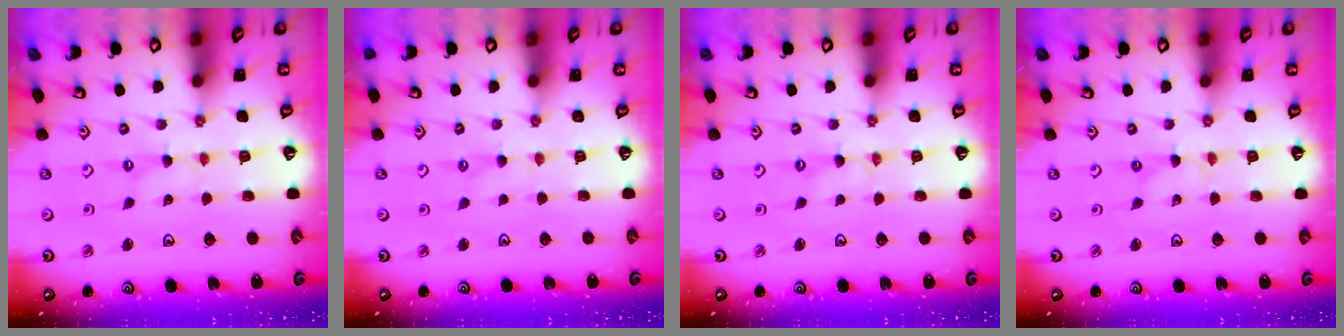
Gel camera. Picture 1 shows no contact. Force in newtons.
{"total": 1.1, "press": 1.1, "slide": 0.4}
{"total": 0.0}
{"total": 0.0}